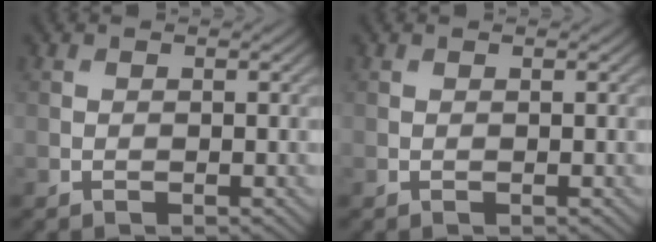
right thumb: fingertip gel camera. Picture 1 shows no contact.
{"total": 0.0}